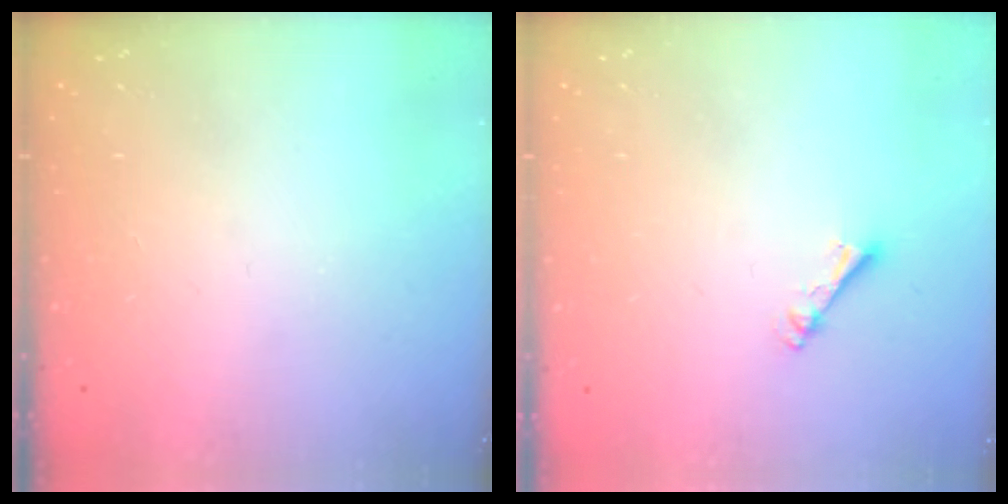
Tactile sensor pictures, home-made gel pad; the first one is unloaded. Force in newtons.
{"total": 2.7, "press": 2.7, "slide": 0.4}